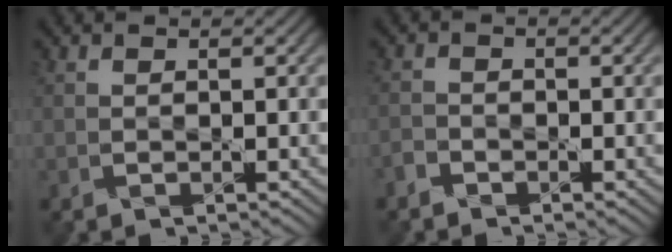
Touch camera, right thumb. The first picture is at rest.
{"total": 1.7, "force": [-1.5, 0.7, 0.1], "torque": [-0.005, 0.001, -0.038]}